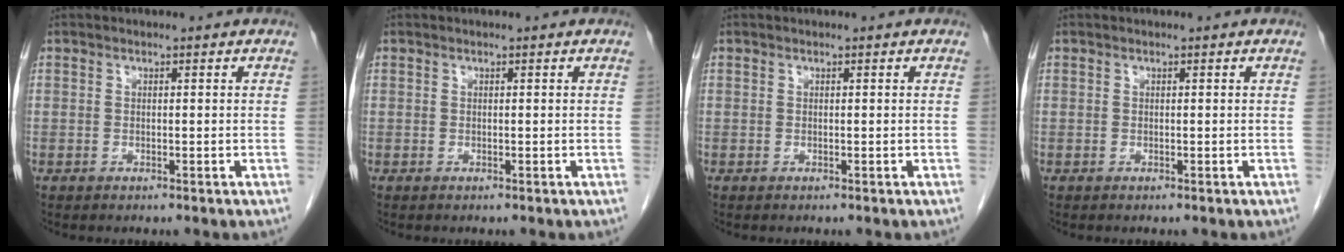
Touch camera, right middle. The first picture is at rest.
{"total": 0.0}
{"total": 0.0}
{"total": 0.0}